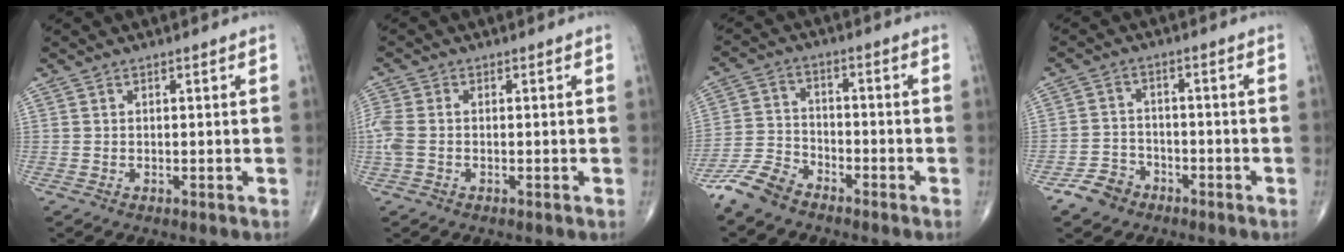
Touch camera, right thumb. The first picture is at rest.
{"total": 4.3, "force": [-0.5, 2.7, 3.3], "torque": [-0.104, 0.008, -0.012]}
{"total": 7.6, "force": [-6.5, 2.8, 2.7], "torque": [-0.059, 0.023, -0.142]}
{"total": 5.2, "force": [-3.6, 3.5, 1.1], "torque": [-0.003, 0.022, -0.068]}